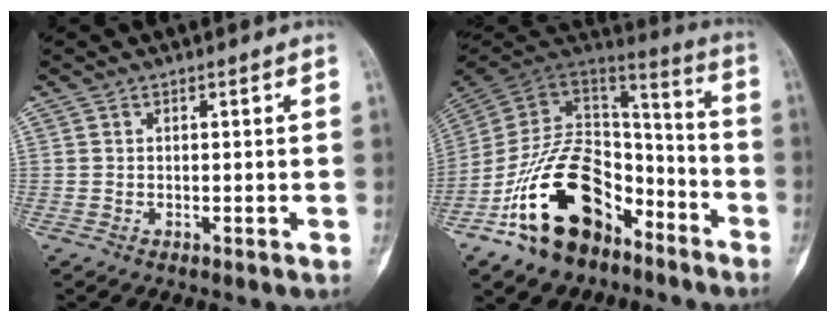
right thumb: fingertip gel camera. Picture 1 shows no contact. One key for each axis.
{"total": 24.8, "fx": -13.0, "fy": 15.0, "fz": 14.8, "tx": -0.249, "ty": 0.094, "tz": -0.222}